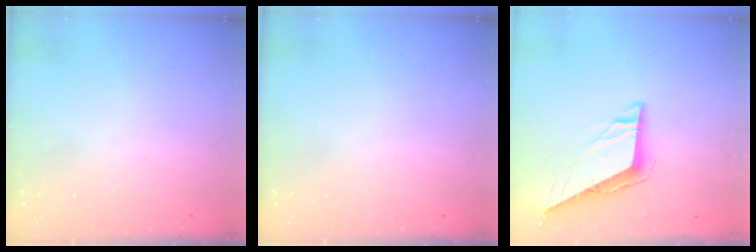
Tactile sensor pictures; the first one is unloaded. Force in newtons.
{"total": 0.0}
{"total": 7.3, "press": 7.3, "slide": 0.3}